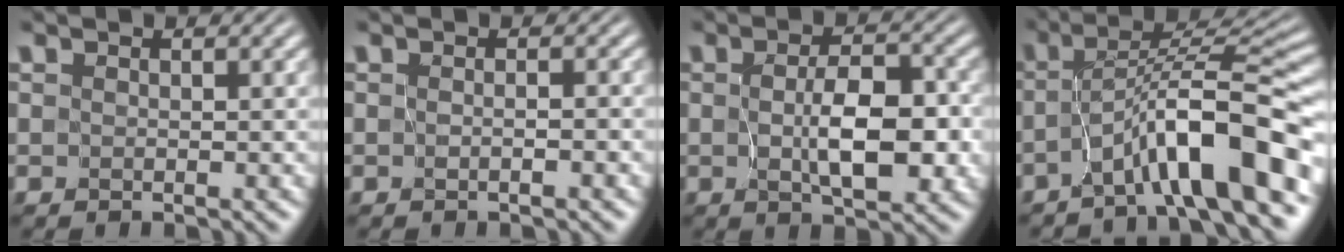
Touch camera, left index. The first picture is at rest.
{"total": 0.6, "force": [-0.4, -0.2, 0.4], "torque": [-0.005, -0.001, -0.006]}
{"total": 5.5, "force": [-0.5, 2.5, 4.9], "torque": [-0.086, -0.007, -0.005]}
{"total": 8.4, "force": [-4.1, 1.3, 7.2], "torque": [-0.100, 0.019, -0.069]}